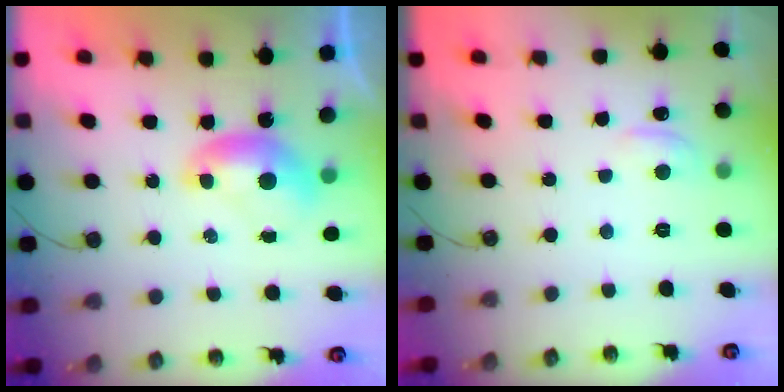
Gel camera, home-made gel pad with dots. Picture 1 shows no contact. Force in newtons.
{"total": 0.5, "press": 0.3, "slide": 0.4}